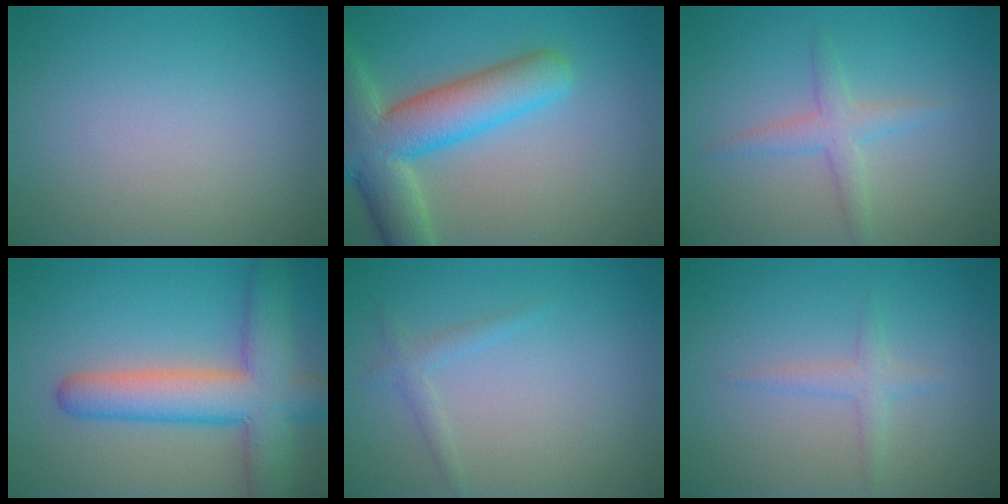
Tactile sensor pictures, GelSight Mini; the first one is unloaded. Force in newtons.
{"total": 8.8, "press": 8.8, "slide": 0.7}
{"total": 2.3, "press": 2.3, "slide": 0.1}
{"total": 8.0, "press": 8.0, "slide": 0.6}
{"total": 1.2, "press": 1.2, "slide": 0.0}
{"total": 1.5, "press": 1.5, "slide": 0.1}